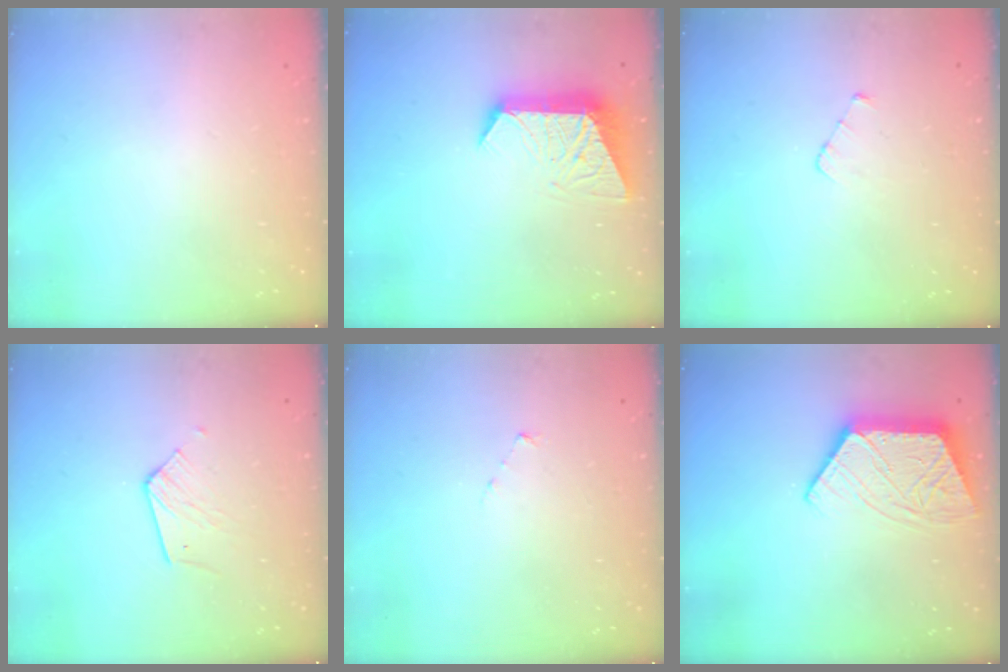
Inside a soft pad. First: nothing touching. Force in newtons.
{"total": 10.9, "press": 10.9, "slide": 0.9}
{"total": 2.9, "press": 2.9, "slide": 0.3}
{"total": 5.9, "press": 5.9, "slide": 0.5}
{"total": 2.7, "press": 2.7, "slide": 0.3}
{"total": 13.3, "press": 13.3, "slide": 0.8}